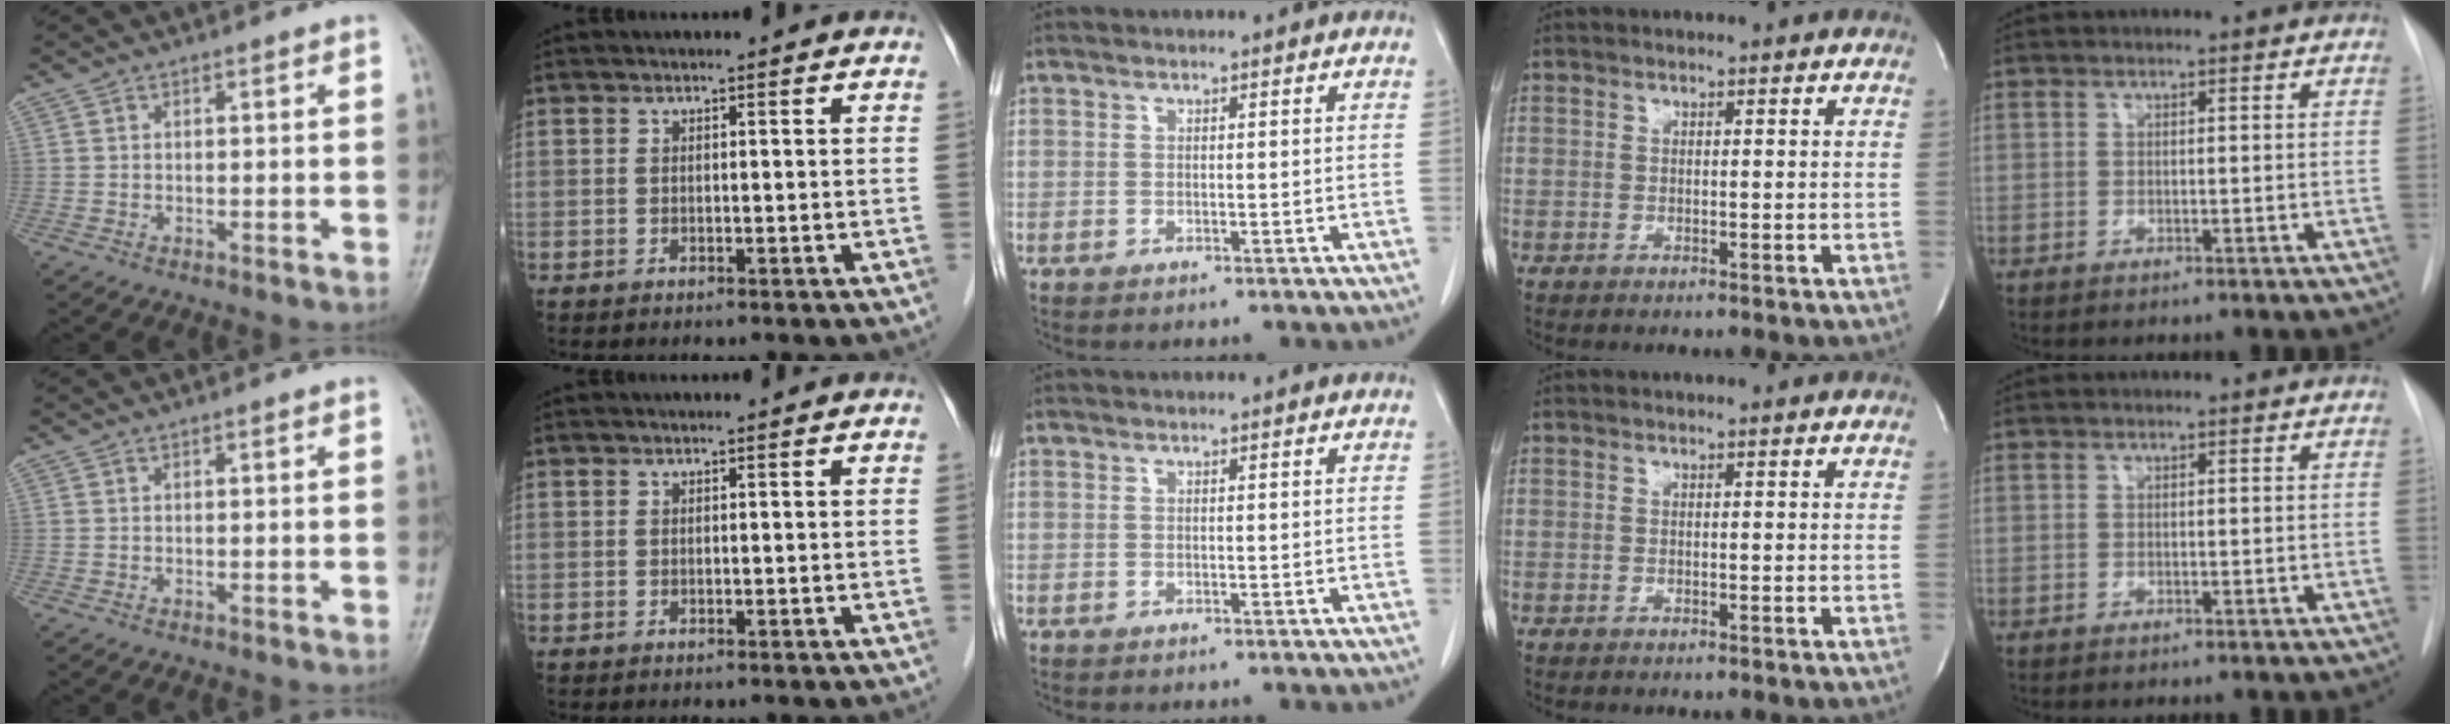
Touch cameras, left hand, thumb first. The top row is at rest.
{}